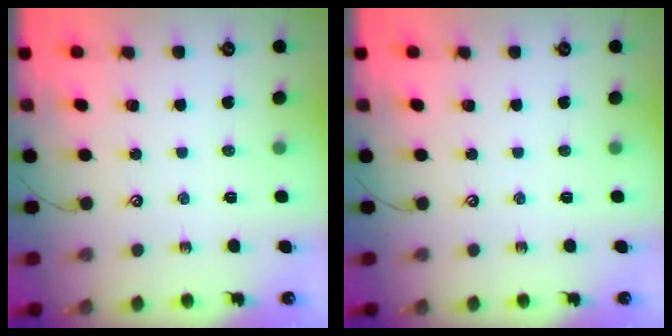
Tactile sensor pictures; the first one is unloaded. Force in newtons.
{"total": 0.0}